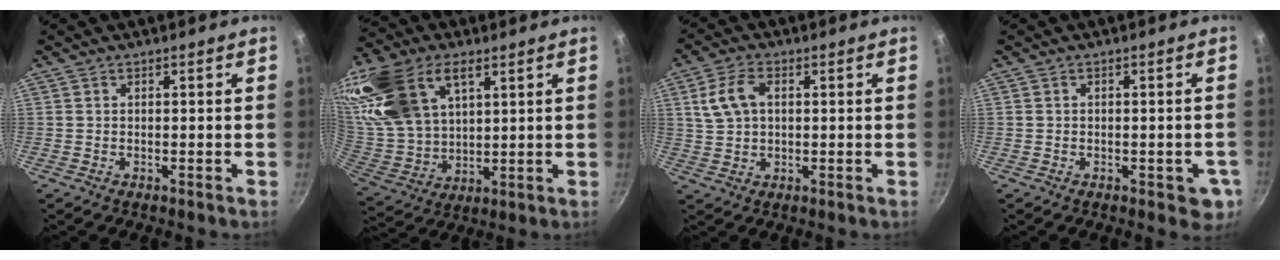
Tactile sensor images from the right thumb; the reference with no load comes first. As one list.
[{"total": 24.4, "force": [11.3, 14.8, 15.8], "torque": [-0.335, -0.001, 0.224]}, {"total": 7.3, "force": [1.8, 4.7, 5.3], "torque": [-0.098, 0.009, 0.034]}, {"total": 4.9, "force": [-1.5, 2.6, 3.9], "torque": [-0.025, 0.005, -0.017]}]